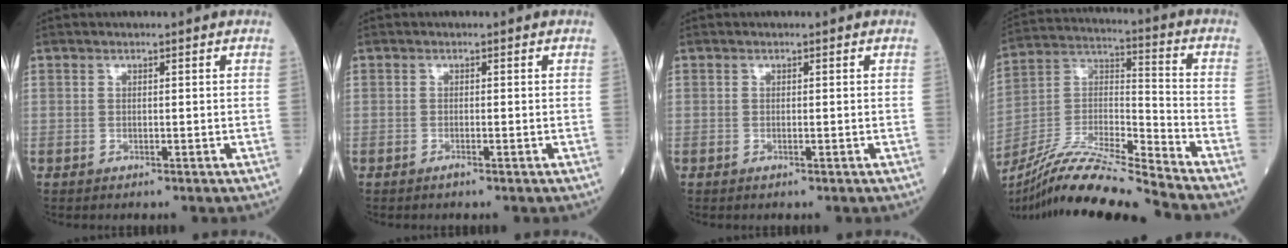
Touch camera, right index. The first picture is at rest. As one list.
[{"total": 0.6, "force": [-0.4, -0.2, 0.4], "torque": [-0.010, 0.000, -0.006]}, {"total": 0.0}, {"total": 17.1, "force": [-15.4, -1.7, 7.1], "torque": [-0.134, 0.008, -0.282]}]